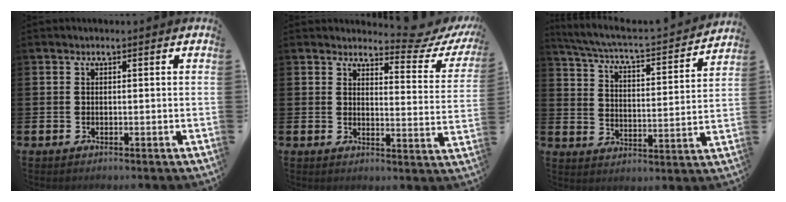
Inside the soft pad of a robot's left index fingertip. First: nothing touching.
{"total": 4.5, "force": [4.1, 1.2, 1.3], "torque": [-0.012, -0.035, 0.061]}
{"total": 5.0, "force": [4.6, 0.6, 1.7], "torque": [-0.055, -0.043, 0.069]}